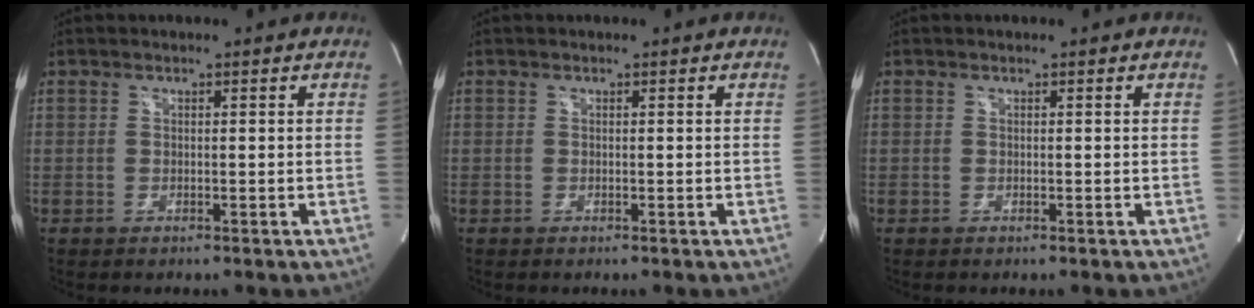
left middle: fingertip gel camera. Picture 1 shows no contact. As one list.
[{"total": 0.0}, {"total": 0.0}]